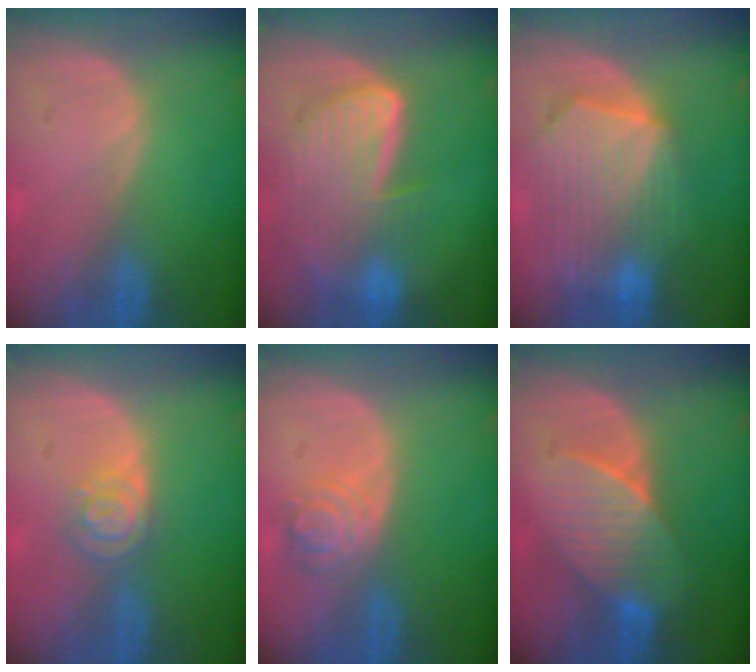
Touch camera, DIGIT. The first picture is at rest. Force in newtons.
{"total": 9.3, "press": 8.1, "slide": 4.6}
{"total": 10.6, "press": 9.2, "slide": 5.2}
{"total": 4.6, "press": 4.0, "slide": 2.3}
{"total": 4.3, "press": 4.3, "slide": 0.4}
{"total": 7.1, "press": 7.0, "slide": 1.3}